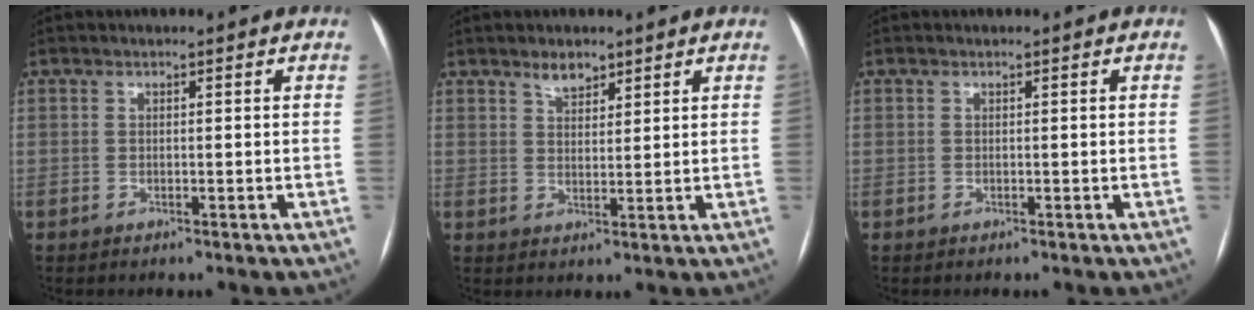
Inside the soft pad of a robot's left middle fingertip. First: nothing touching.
{"total": 2.9, "force": [2.3, 1.3, 1.2], "torque": [-0.024, -0.001, 0.041]}
{"total": 0.0}